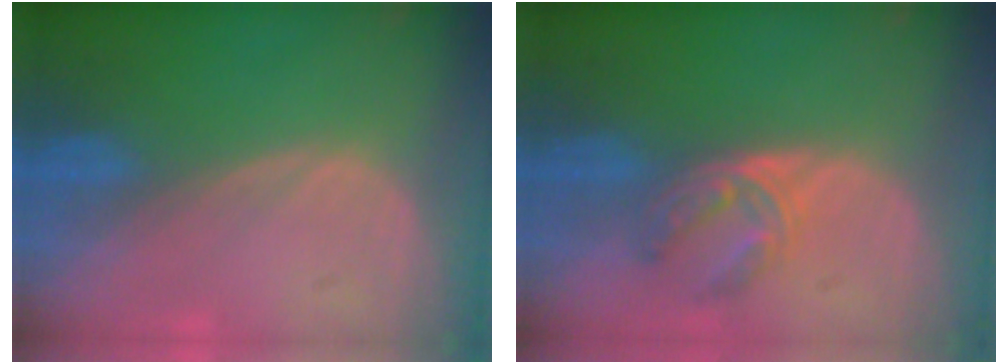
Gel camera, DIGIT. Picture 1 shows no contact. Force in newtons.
{"total": 5.6, "press": 4.7, "slide": 3.0}